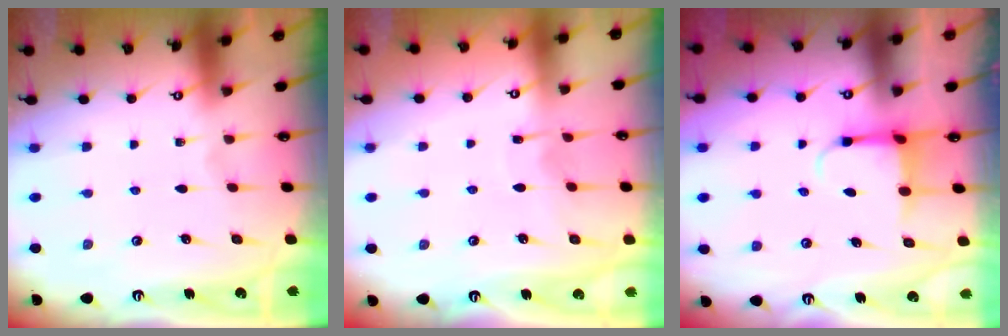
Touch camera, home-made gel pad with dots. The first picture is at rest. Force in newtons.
{"total": 3.8, "press": 3.8, "slide": 0.4}
{"total": 3.9, "press": 3.7, "slide": 1.2}